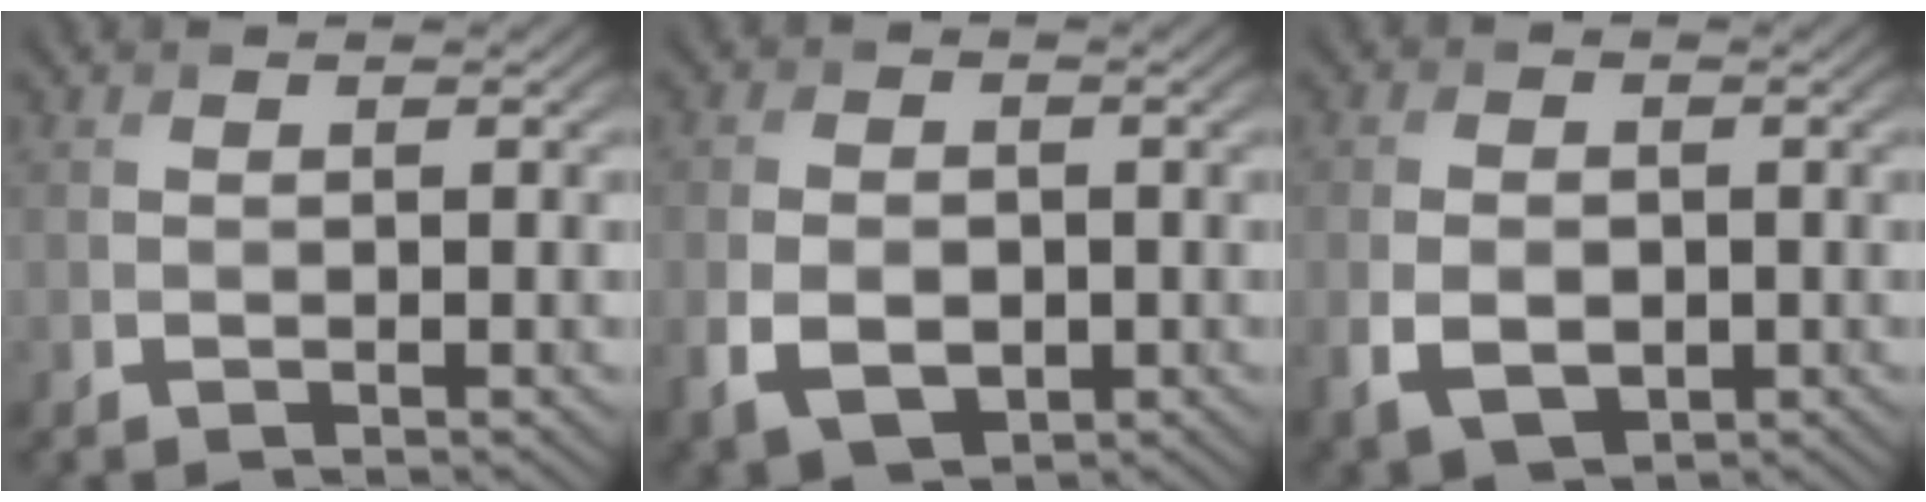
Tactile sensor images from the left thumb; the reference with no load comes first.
{"total": 6.2, "force": [-1.5, 4.4, 4.1], "torque": [-0.083, -0.015, -0.024]}
{"total": 5.4, "force": [-1.2, 3.8, 3.7], "torque": [-0.080, -0.014, -0.016]}